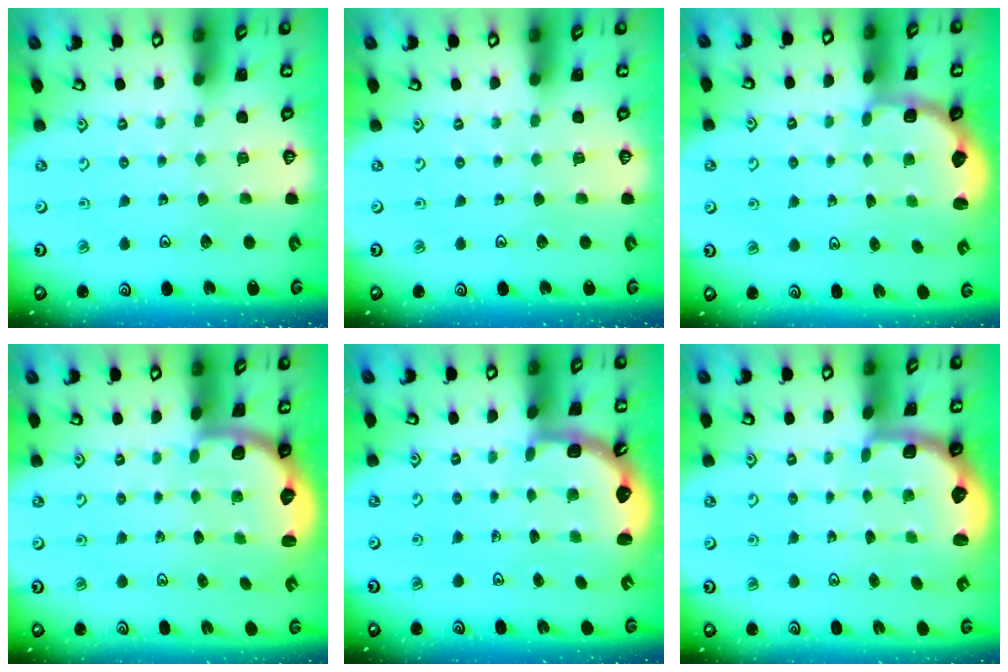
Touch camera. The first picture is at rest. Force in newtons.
{"total": 0.0}
{"total": 2.8, "press": 2.3, "slide": 1.5}
{"total": 2.5, "press": 2.1, "slide": 1.3}
{"total": 2.6, "press": 2.2, "slide": 1.4}
{"total": 2.6, "press": 2.0, "slide": 1.7}